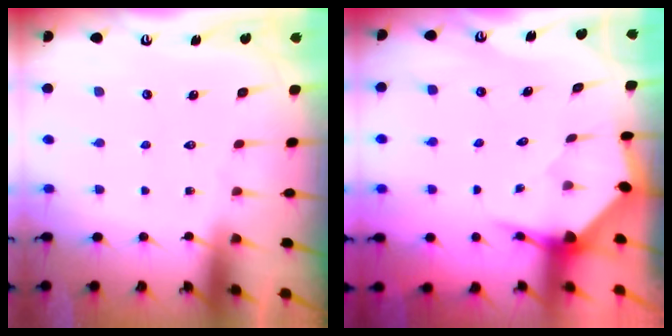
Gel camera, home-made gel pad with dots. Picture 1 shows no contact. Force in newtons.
{"total": 3.6, "press": 3.6, "slide": 0.4}